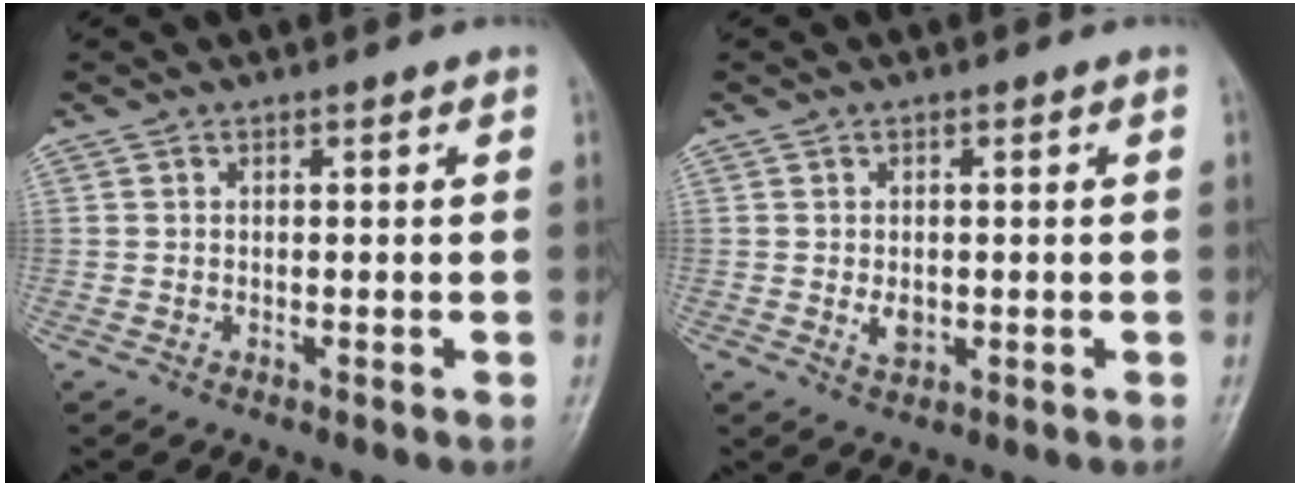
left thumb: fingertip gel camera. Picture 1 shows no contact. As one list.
[{"total": 2.7, "force": [-0.3, 1.9, 1.9], "torque": [-0.027, -0.003, -0.001]}]